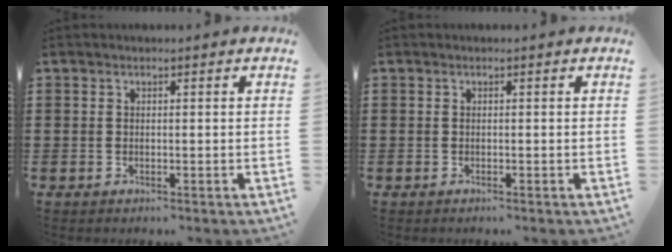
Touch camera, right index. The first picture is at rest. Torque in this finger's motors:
{"motor_torque": [-0.62, 1.06, -0.09, 0.01]}